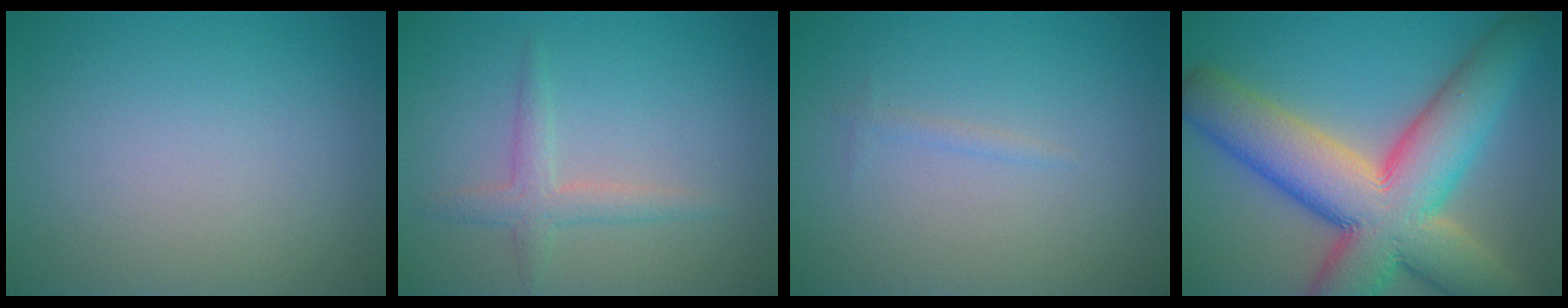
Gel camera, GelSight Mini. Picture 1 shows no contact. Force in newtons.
{"total": 2.1, "press": 2.1, "slide": 0.0}
{"total": 0.6, "press": 0.6, "slide": 0.0}
{"total": 14.2, "press": 14.1, "slide": 1.1}